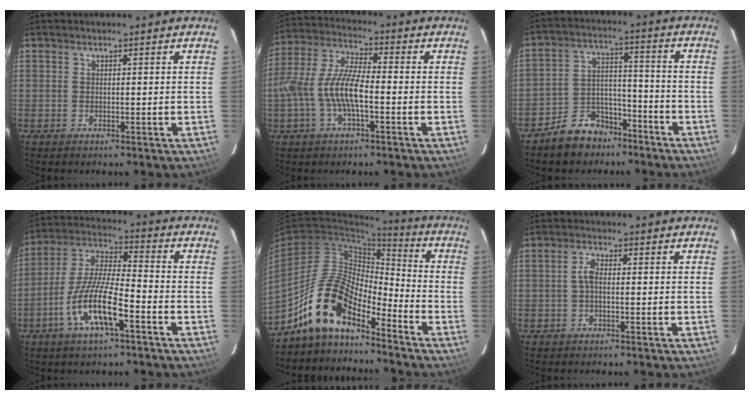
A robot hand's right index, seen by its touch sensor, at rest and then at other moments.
{"total": 10.8, "force": [-2.8, 3.3, 9.9], "torque": [-0.214, 0.007, -0.056]}
{"total": 9.7, "force": [-7.4, 5.7, 2.8], "torque": [-0.062, 0.032, -0.110]}
{"total": 13.1, "force": [-6.1, 2.9, 11.2], "torque": [-0.232, -0.007, -0.119]}
{"total": 12.6, "force": [-9.7, 4.2, 6.8], "torque": [-0.135, 0.019, -0.193]}
{"total": 2.1, "force": [-0.4, 0.9, 1.8], "torque": [-0.040, 0.008, -0.008]}